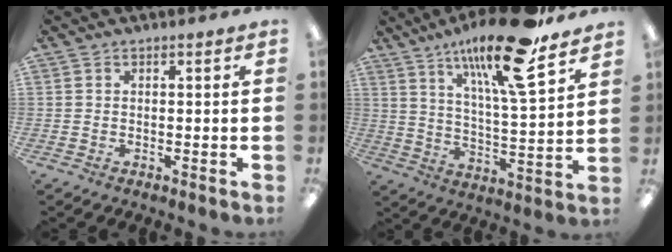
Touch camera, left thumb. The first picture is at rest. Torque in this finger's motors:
{"motor_torque": [0.43, 0.36, 1.71, -1.06, 0.29]}